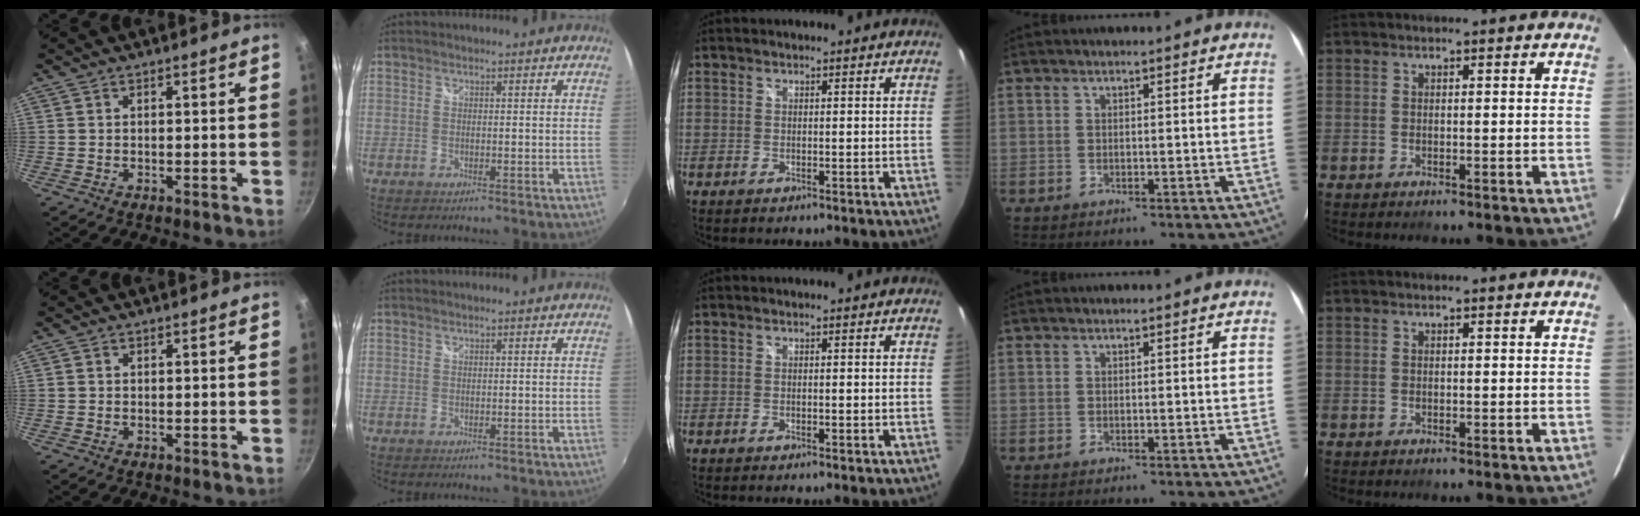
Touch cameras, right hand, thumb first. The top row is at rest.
{"middle": {"total": 0.5, "force": [0.0, 0.2, 0.5], "torque": [-0.007, 0.001, -0.002]}}